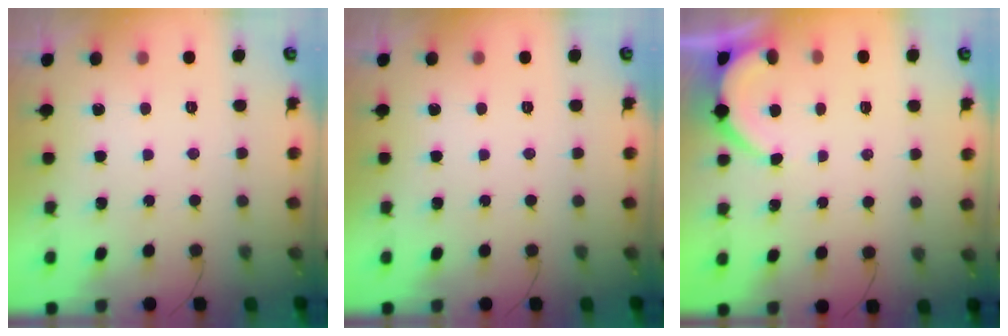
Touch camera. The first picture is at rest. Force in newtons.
{"total": 0.0}
{"total": 2.6, "press": 2.6, "slide": 0.4}